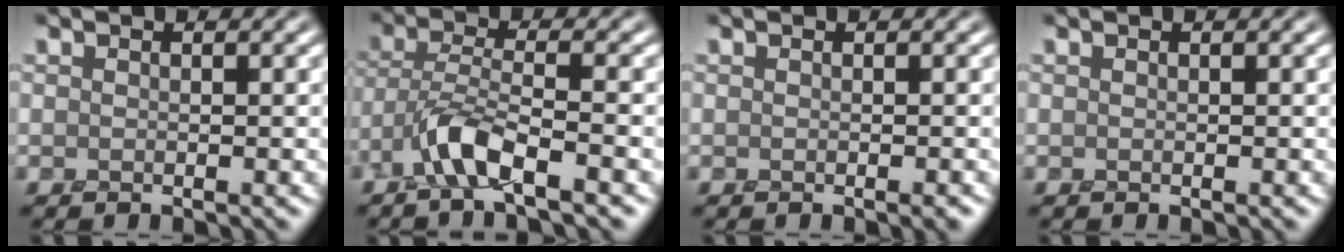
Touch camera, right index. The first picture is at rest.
{"total": 3.7, "force": [-2.5, 0.2, 2.7], "torque": [-0.056, 0.012, -0.057]}
{"total": 0.9, "force": [-0.6, 0.4, 0.6], "torque": [-0.008, -0.004, -0.009]}
{"total": 0.0}